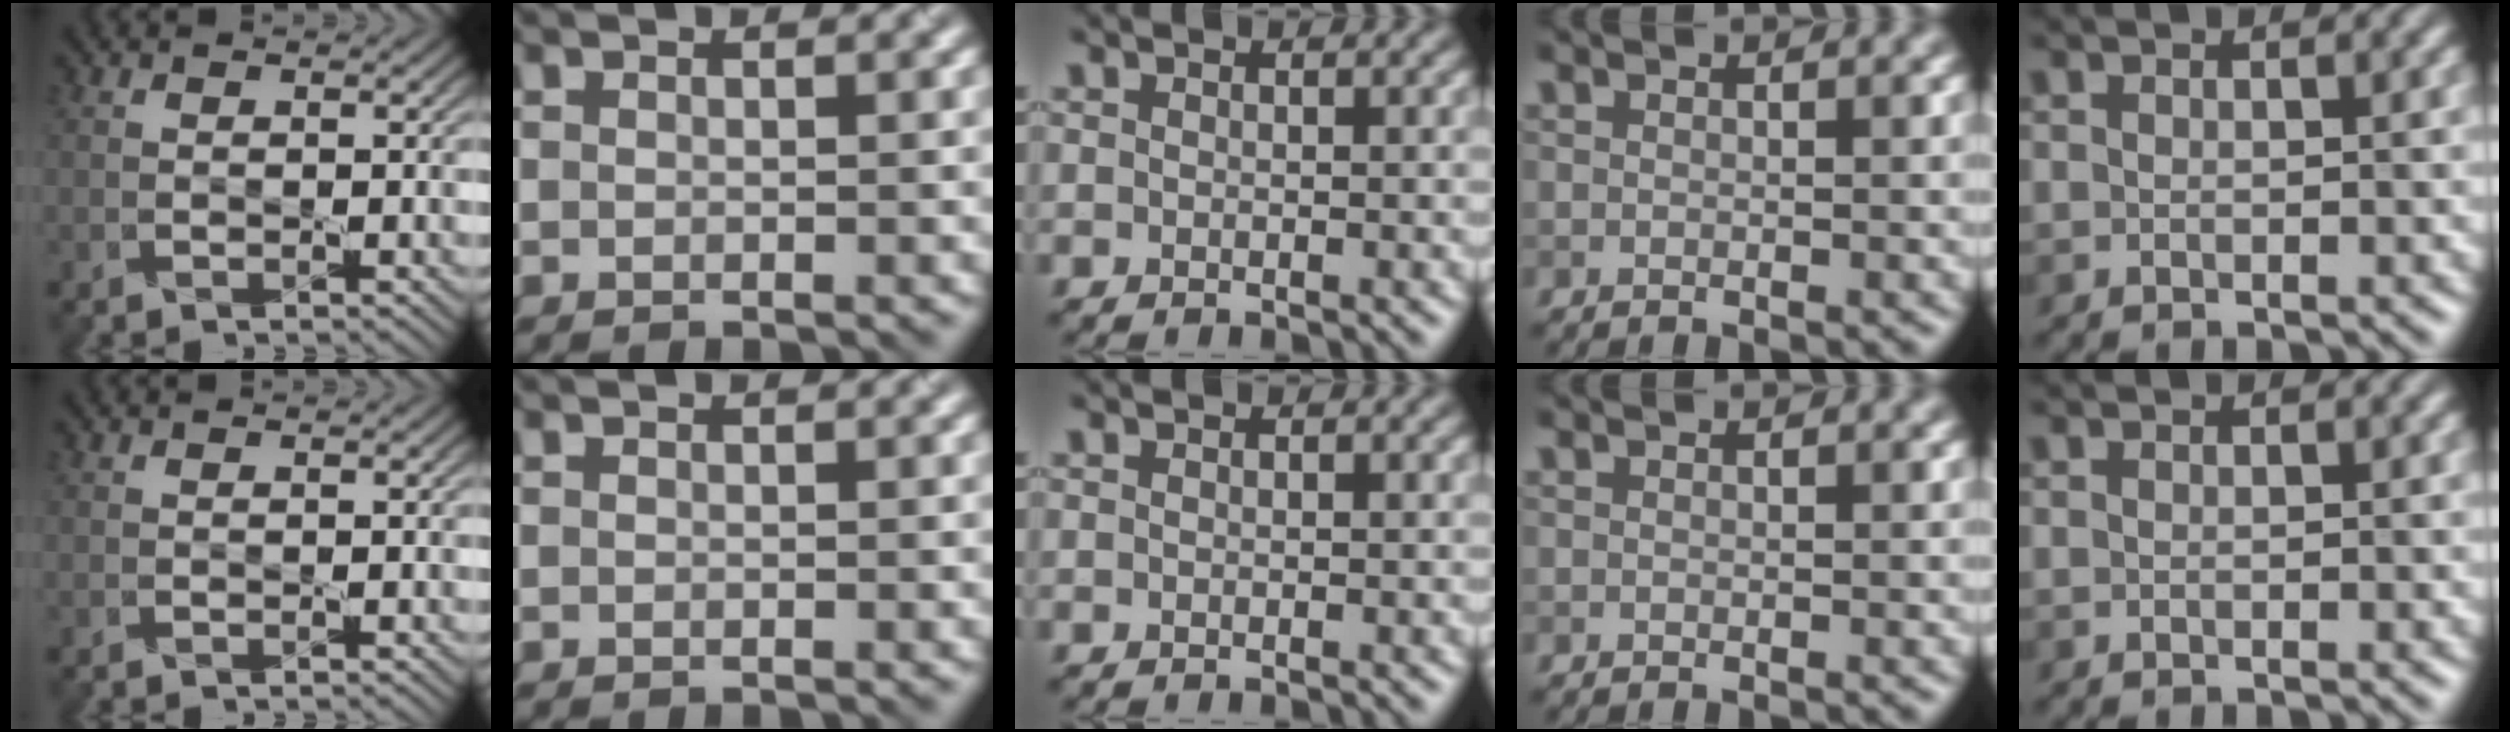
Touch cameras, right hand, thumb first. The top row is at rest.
{}